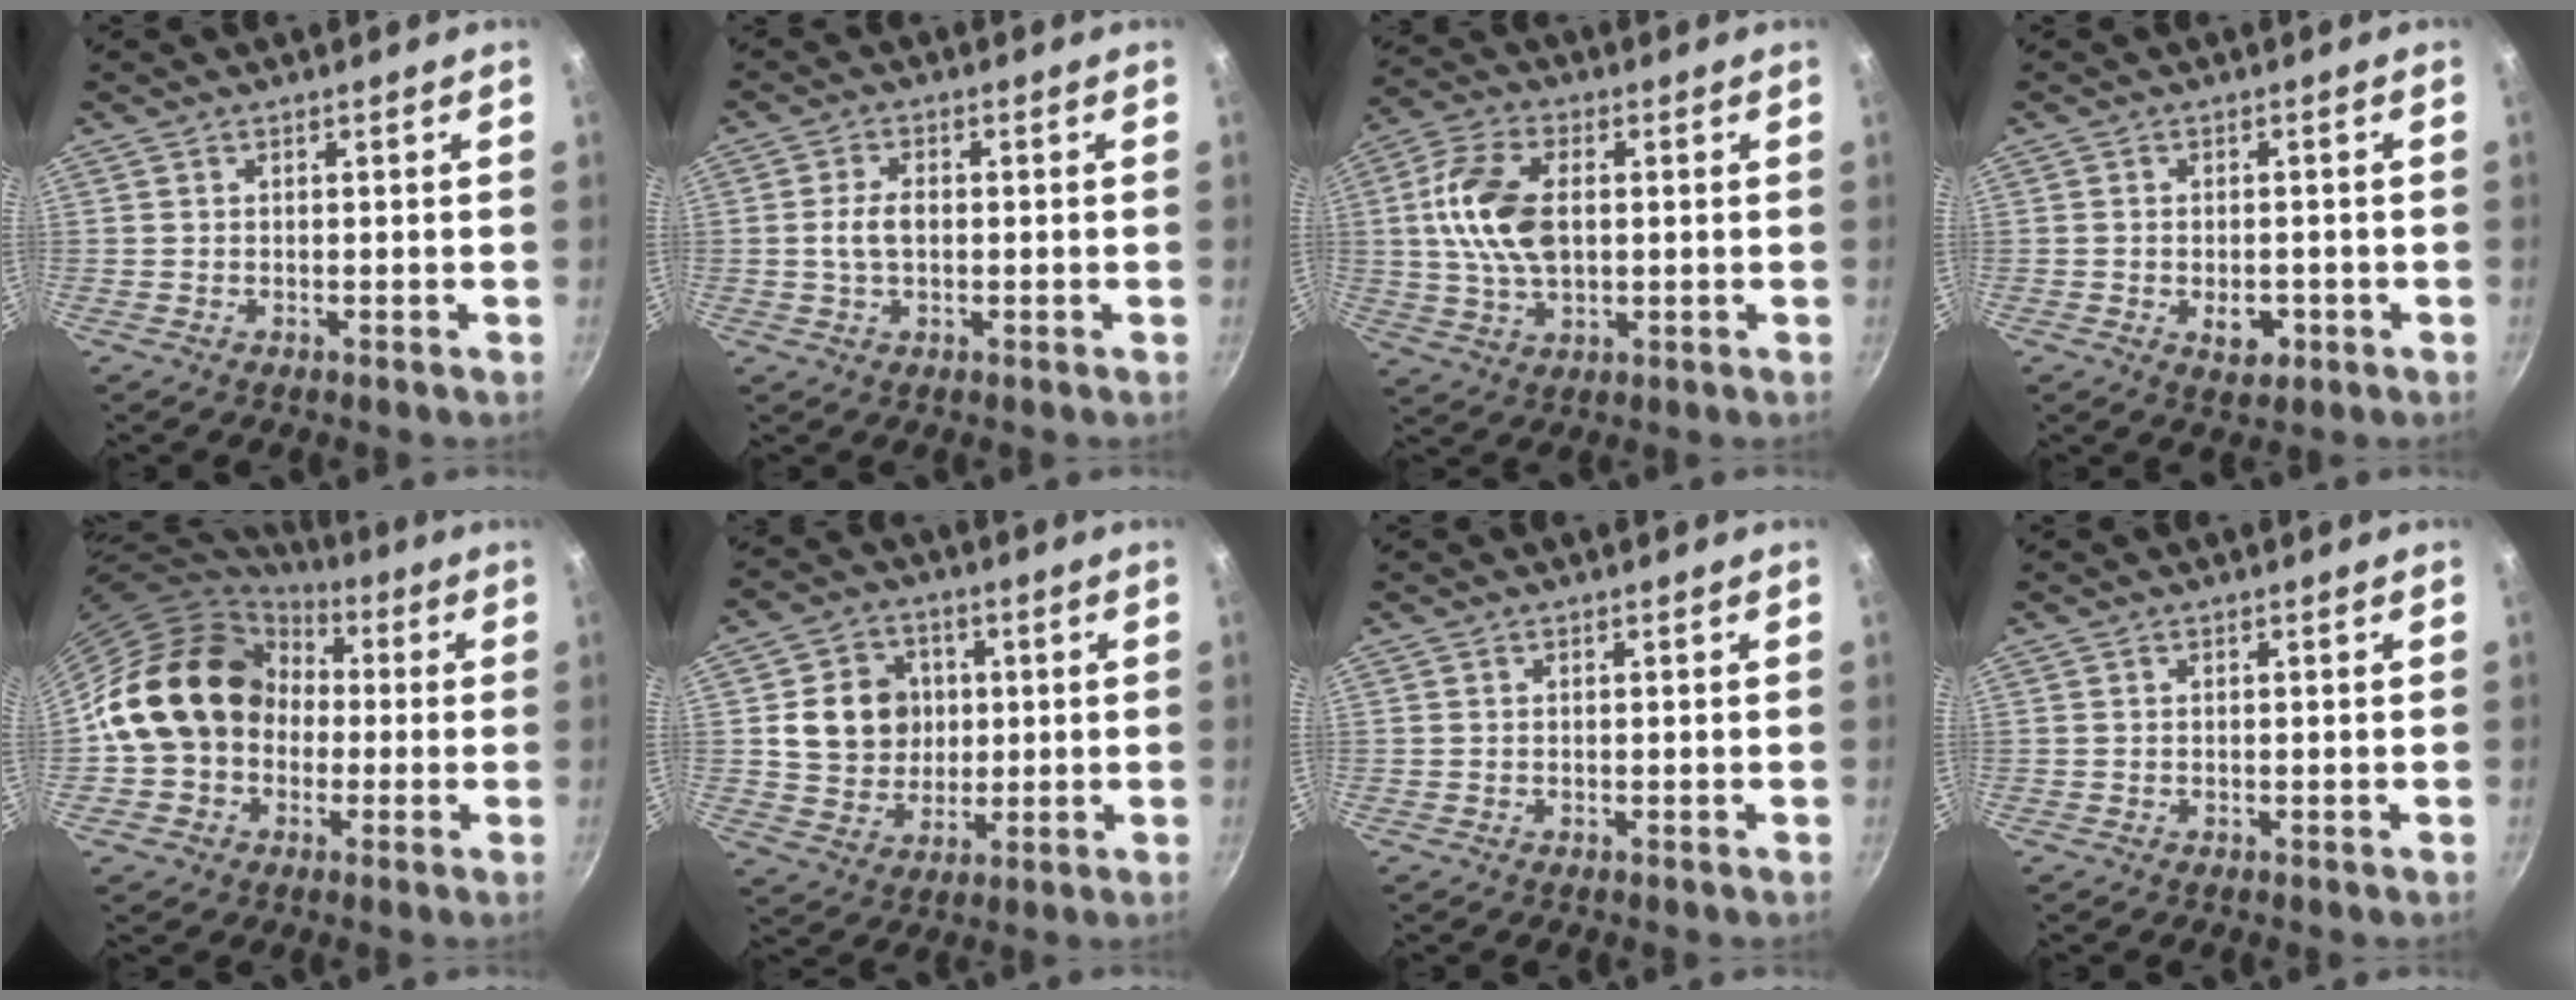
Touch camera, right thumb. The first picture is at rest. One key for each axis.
{"total": 4.4, "fx": -0.1, "fy": 2.7, "fz": 3.5, "tx": -0.061, "ty": 0.012, "tz": -0.005}
{"total": 12.8, "fx": 1.3, "fy": 7.7, "fz": 10.2, "tx": -0.186, "ty": 0.012, "tz": 0.019}
{"total": 4.4, "fx": -1.4, "fy": 2.7, "fz": 3.1, "tx": -0.032, "ty": 0.007, "tz": -0.014}
{"total": 18.0, "fx": 0.5, "fy": 15.0, "fz": 9.9, "tx": -0.146, "ty": 0.048, "tz": 0.004}
{"total": 11.7, "fx": 1.7, "fy": 10.3, "fz": 5.3, "tx": -0.059, "ty": 0.002, "tz": 0.033}
{"total": 0.0}
{"total": 0.0}